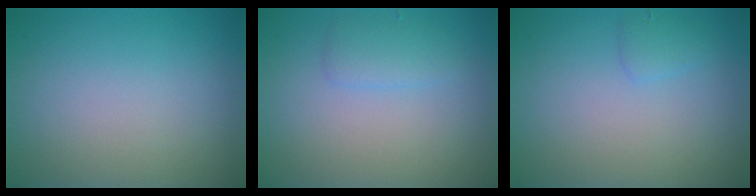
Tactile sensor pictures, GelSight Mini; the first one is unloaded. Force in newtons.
{"total": 1.6, "press": 1.6, "slide": 0.0}
{"total": 1.1, "press": 1.1, "slide": 0.1}